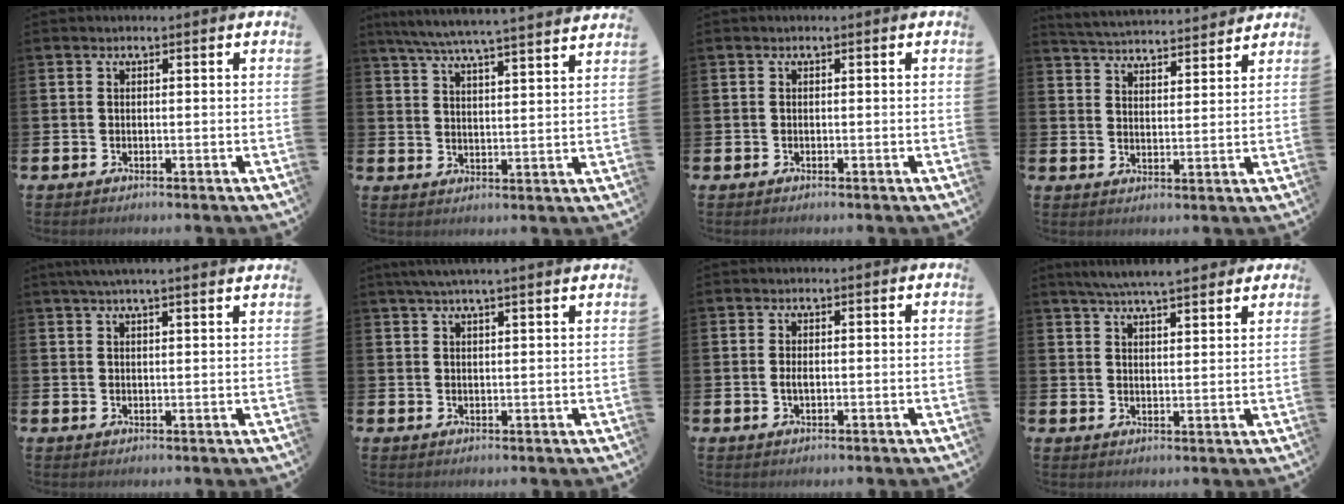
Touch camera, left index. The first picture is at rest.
{"total": 6.7, "force": [6.3, -0.3, 2.1], "torque": [-0.054, -0.044, 0.108]}
{"total": 0.0}
{"total": 4.9, "force": [4.9, 0.4, 0.0], "torque": [-0.013, -0.037, 0.084]}
{"total": 3.4, "force": [3.2, -0.3, 1.2], "torque": [-0.026, -0.008, 0.056]}
{"total": 3.4, "force": [3.1, -0.4, 1.4], "torque": [-0.037, -0.003, 0.057]}
{"total": 1.2, "force": [0.0, 0.6, 1.0], "torque": [-0.013, 0.001, -0.004]}
{"total": 6.0, "force": [5.7, 0.5, 1.9], "torque": [-0.046, -0.020, 0.102]}